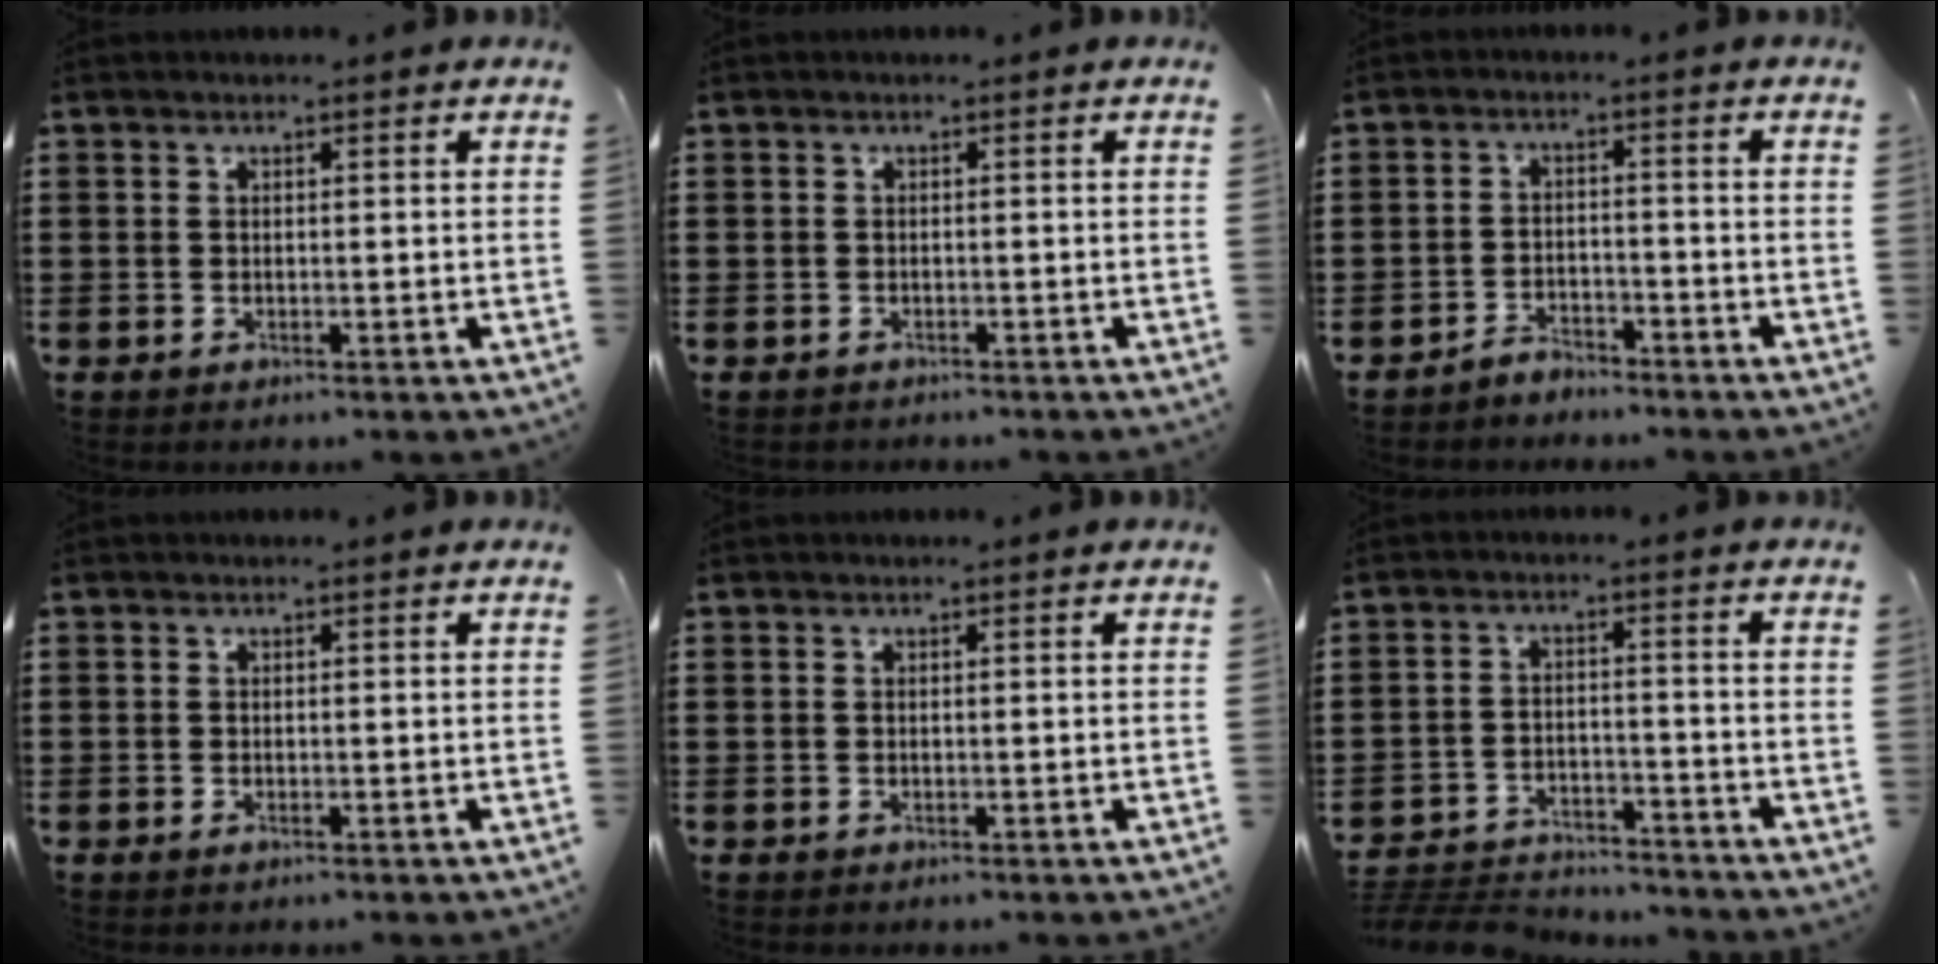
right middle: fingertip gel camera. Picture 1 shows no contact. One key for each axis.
{"total": 0.8, "fx": -0.6, "fy": 0.4, "fz": -0.2, "tx": 0.003, "ty": 0.005, "tz": -0.015}
{"total": 3.0, "fx": -3.0, "fy": 0.6, "fz": -0.1, "tx": -0.007, "ty": 0.004, "tz": -0.064}
{"total": 0.0}
{"total": 0.0}
{"total": 5.2, "fx": -5.1, "fy": 0.9, "fz": 0.6, "tx": -0.014, "ty": 0.008, "tz": -0.106}